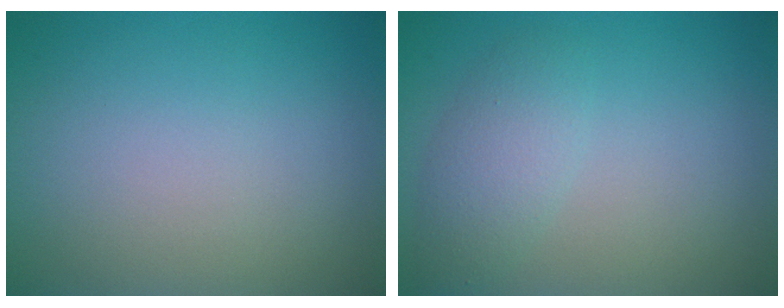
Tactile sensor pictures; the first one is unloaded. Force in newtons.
{"total": 2.6, "press": 2.6, "slide": 0.2}